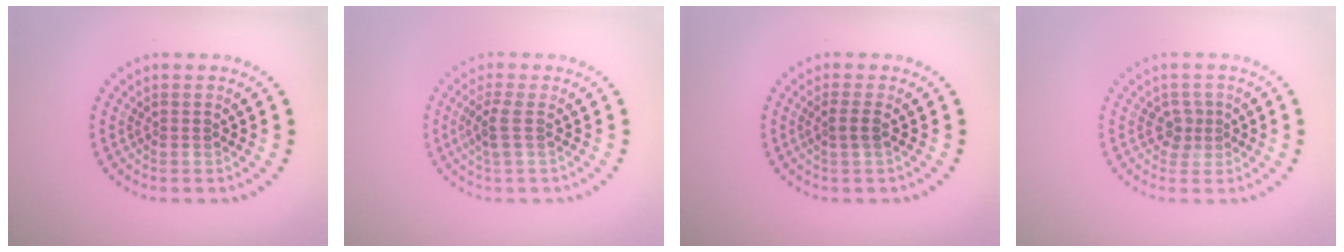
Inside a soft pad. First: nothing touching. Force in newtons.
{"total": 1.7, "press": 1.4, "slide": 1.0}
{"total": 1.3, "press": 0.9, "slide": 0.9}
{"total": 1.6, "press": 1.3, "slide": 1.0}